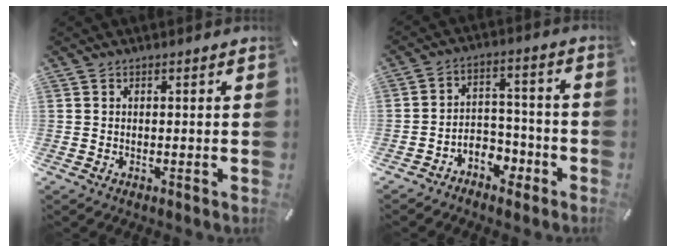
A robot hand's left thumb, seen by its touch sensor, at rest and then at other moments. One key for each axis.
{"total": 6.3, "fx": -4.0, "fy": 4.6, "fz": 1.8, "tx": -0.024, "ty": 0.027, "tz": -0.071}